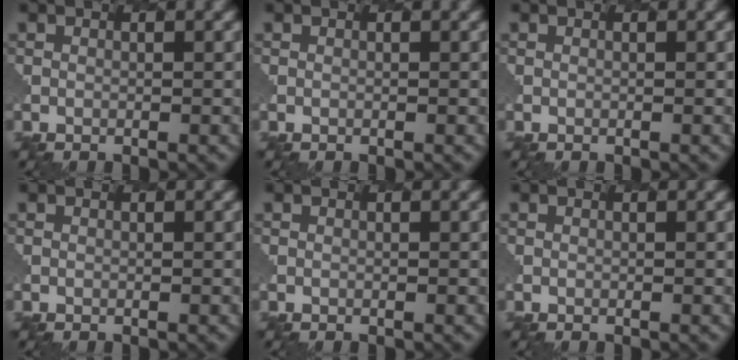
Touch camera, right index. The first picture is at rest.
{"total": 0.0}
{"total": 0.0}
{"total": 0.0}
{"total": 0.0}
{"total": 0.0}